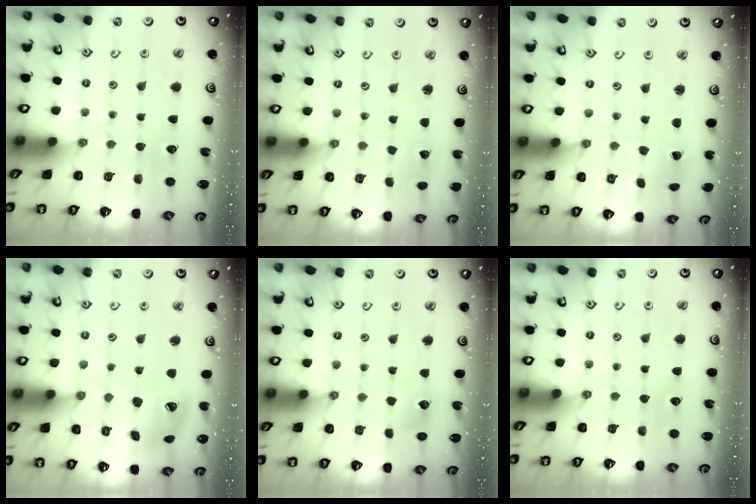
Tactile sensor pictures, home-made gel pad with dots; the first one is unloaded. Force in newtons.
{"total": 1.9, "press": 1.9, "slide": 0.3}
{"total": 0.6, "press": 0.6, "slide": 0.1}
{"total": 14.9, "press": 14.7, "slide": 2.3}
{"total": 4.4, "press": 4.3, "slide": 0.4}
{"total": 0.0}